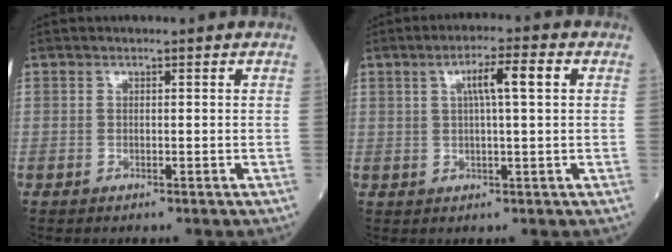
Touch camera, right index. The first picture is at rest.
{"total": 5.4, "force": [1.6, 0.2, 5.2], "torque": [-0.092, 0.011, 0.027]}